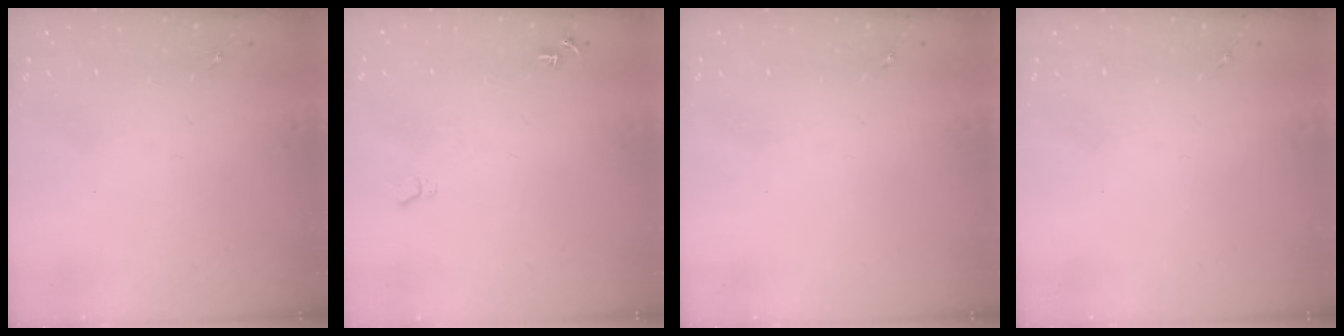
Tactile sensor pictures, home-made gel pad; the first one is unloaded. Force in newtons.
{"total": 5.8, "press": 5.8, "slide": 0.7}
{"total": 0.0}
{"total": 0.0}